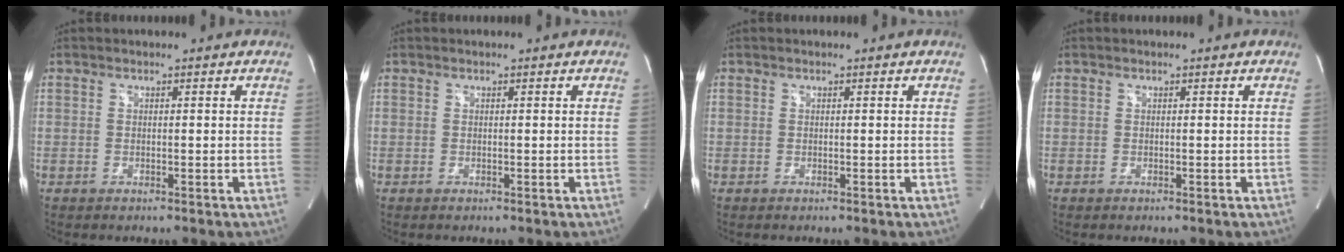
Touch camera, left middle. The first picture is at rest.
{"total": 0.0}
{"total": 0.0}
{"total": 0.0}